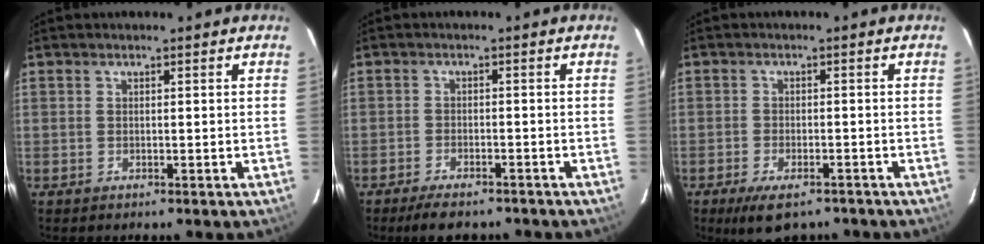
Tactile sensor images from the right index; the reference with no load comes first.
{"total": 6.7, "force": [-5.6, 2.1, 3.1], "torque": [-0.067, -0.009, -0.089]}
{"total": 7.7, "force": [-5.6, 3.0, 4.3], "torque": [-0.091, -0.019, -0.089]}